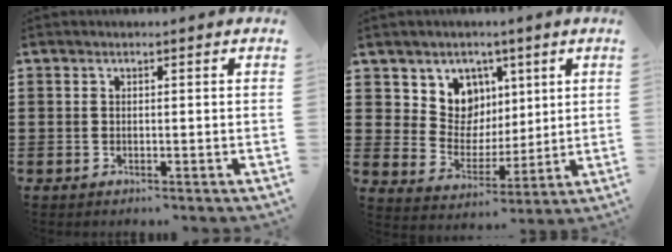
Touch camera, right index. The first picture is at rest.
{"total": 7.8, "force": [4.1, 6.5, 1.4], "torque": [-0.066, -0.021, 0.077]}